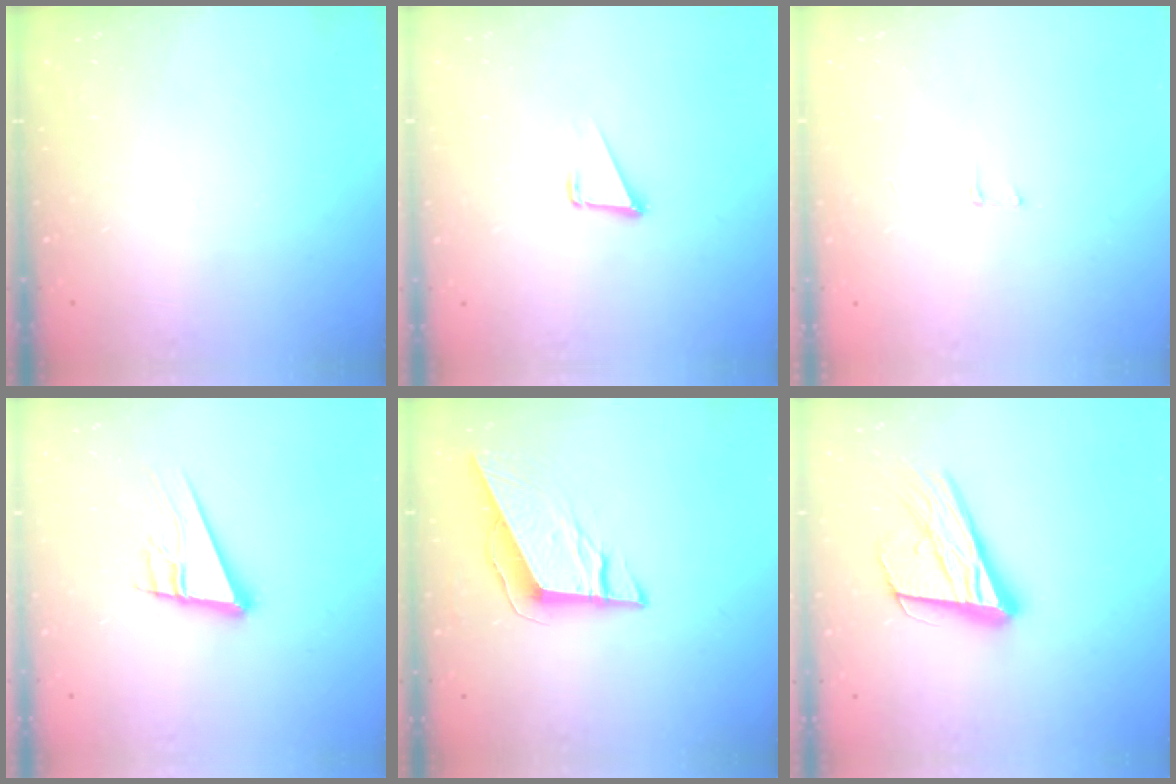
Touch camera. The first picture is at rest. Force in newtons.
{"total": 1.9, "press": 1.9, "slide": 0.0}
{"total": 5.0, "press": 4.9, "slide": 0.4}
{"total": 13.1, "press": 12.7, "slide": 3.4}
{"total": 9.6, "press": 9.5, "slide": 1.0}
{"total": 20.1, "press": 19.8, "slide": 3.8}